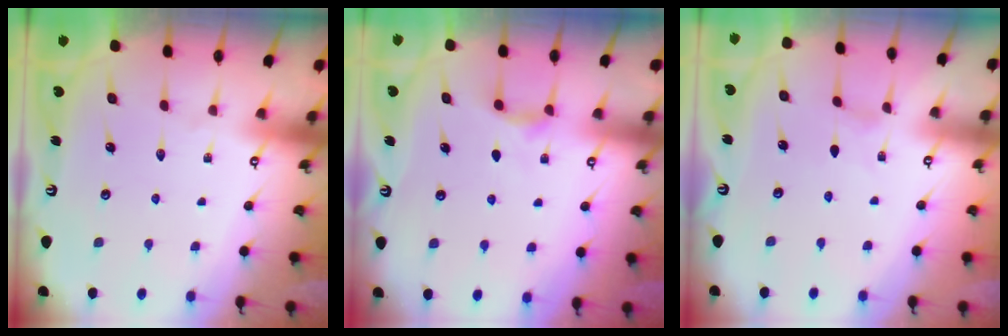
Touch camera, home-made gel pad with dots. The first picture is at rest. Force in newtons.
{"total": 2.3, "press": 2.3, "slide": 0.4}
{"total": 0.0}